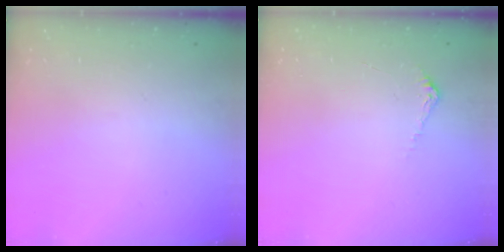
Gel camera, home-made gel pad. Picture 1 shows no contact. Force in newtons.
{"total": 4.8, "press": 4.8, "slide": 0.4}